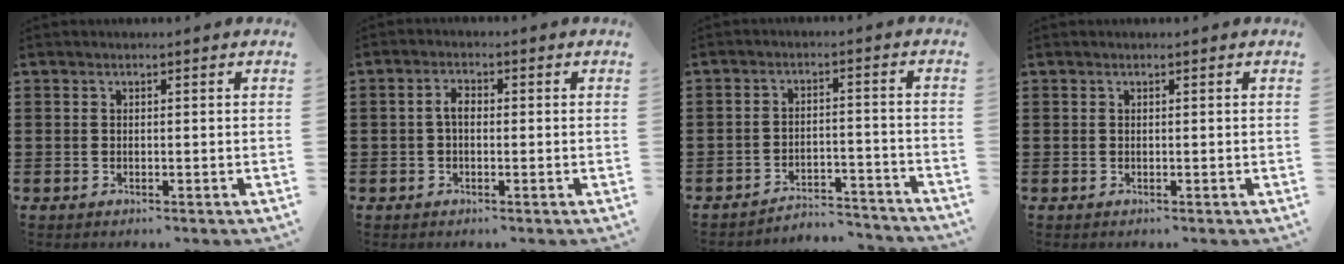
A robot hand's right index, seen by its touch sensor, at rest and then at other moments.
{"total": 2.5, "force": [-0.3, 1.2, 2.1], "torque": [-0.049, 0.001, -0.009]}
{"total": 4.2, "force": [-4.1, 0.5, 0.8], "torque": [-0.018, 0.005, -0.085]}
{"total": 0.0}